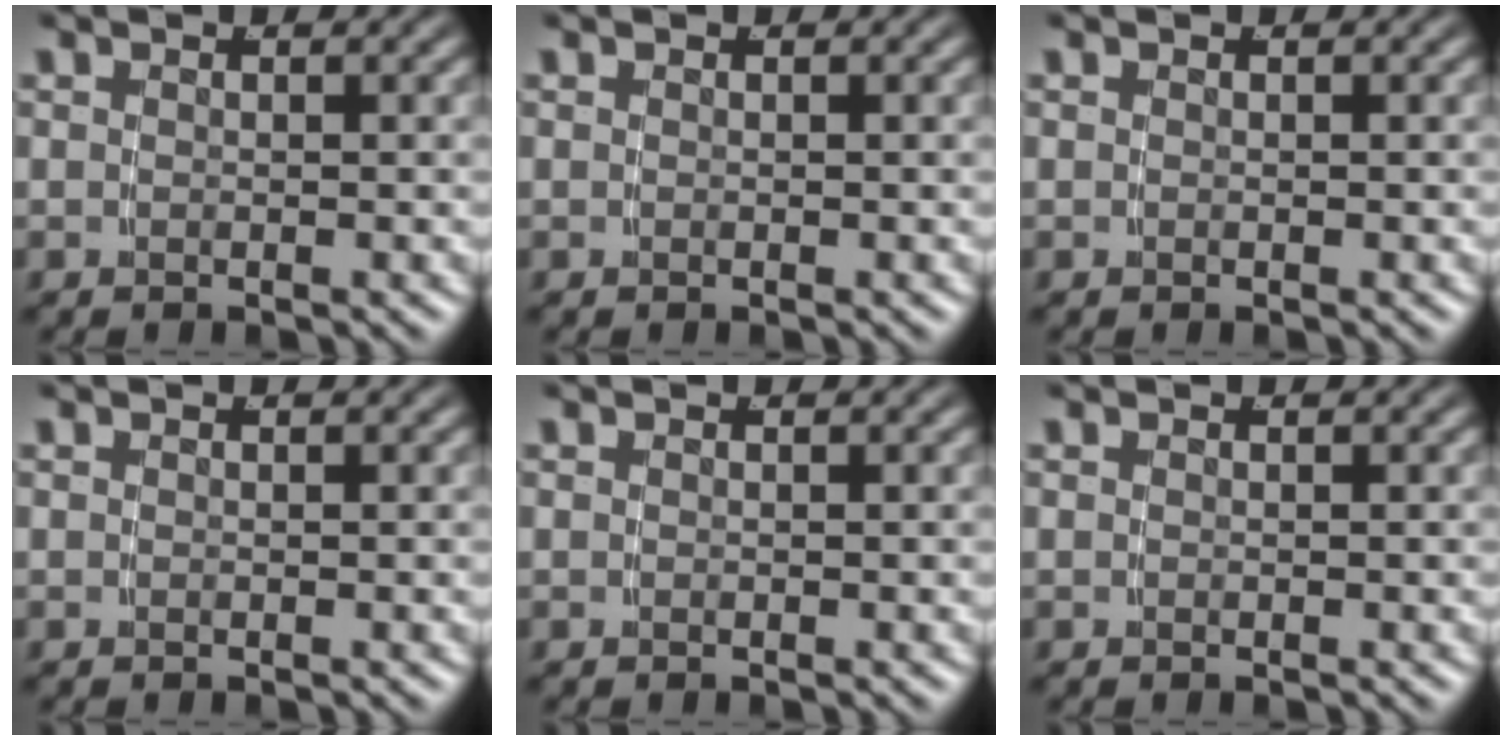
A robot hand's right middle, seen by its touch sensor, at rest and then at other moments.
{"total": 0.0}
{"total": 0.0}
{"total": 0.0}
{"total": 0.0}
{"total": 0.0}